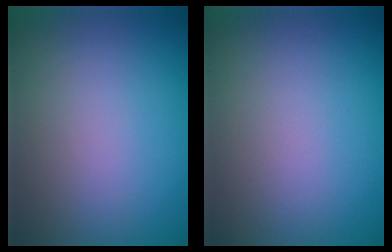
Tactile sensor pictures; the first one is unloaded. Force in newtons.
{"total": 0.0}